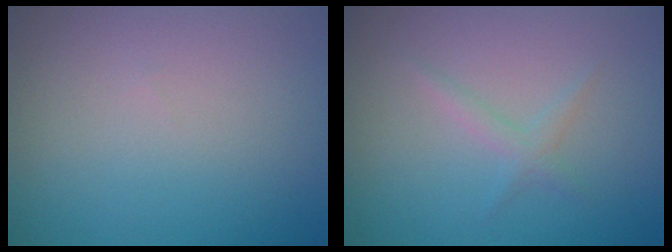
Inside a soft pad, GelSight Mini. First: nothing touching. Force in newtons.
{"total": 1.2, "press": 1.2, "slide": 0.0}